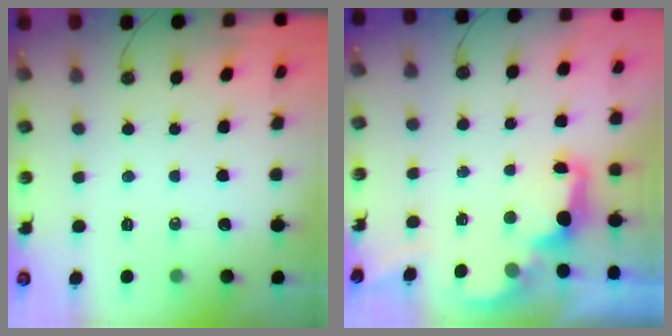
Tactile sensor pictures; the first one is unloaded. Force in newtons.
{"total": 2.7, "press": 2.6, "slide": 0.8}